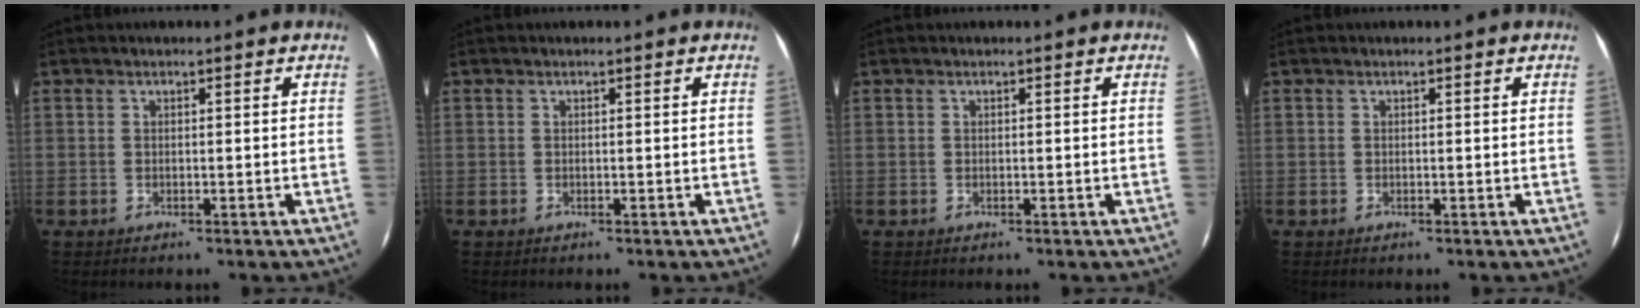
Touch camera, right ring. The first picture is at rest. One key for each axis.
{"total": 0.0}
{"total": 0.0}
{"total": 0.0}